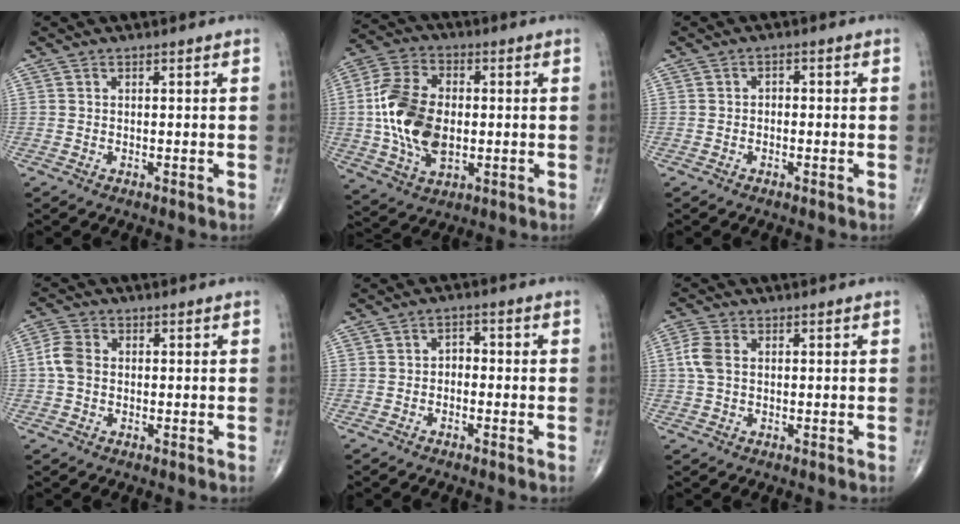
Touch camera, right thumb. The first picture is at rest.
{"total": 16.3, "force": [-0.4, 10.0, 12.8], "torque": [-0.246, 0.006, -0.004]}
{"total": 1.3, "force": [-0.3, 1.0, 0.7], "torque": [-0.004, 0.007, -0.010]}
{"total": 4.5, "force": [0.0, 3.3, 3.0], "torque": [-0.067, 0.013, -0.007]}
{"total": 2.5, "force": [-0.7, 1.8, 1.5], "torque": [-0.010, 0.015, -0.022]}
{"total": 4.3, "force": [0.5, 2.8, 3.2], "torque": [-0.087, 0.008, 0.006]}